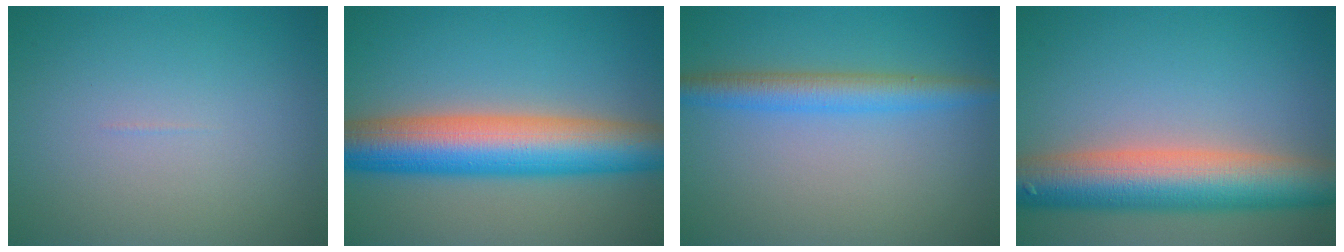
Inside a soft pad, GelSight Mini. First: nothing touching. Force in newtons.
{"total": 10.3, "press": 10.3, "slide": 0.4}
{"total": 3.6, "press": 3.6, "slide": 0.0}
{"total": 9.6, "press": 9.6, "slide": 0.6}